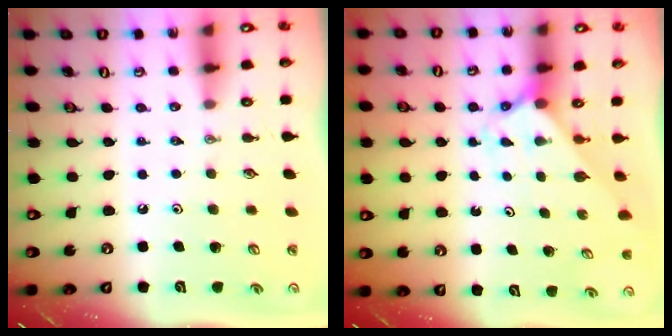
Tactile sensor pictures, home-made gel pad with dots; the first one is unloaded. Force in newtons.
{"total": 2.0, "press": 2.0, "slide": 0.2}